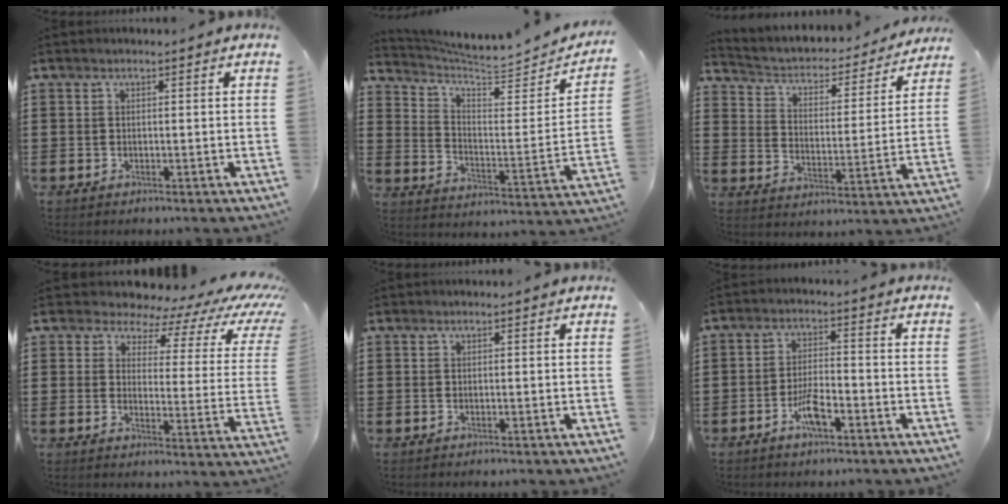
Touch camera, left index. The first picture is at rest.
{"total": 5.1, "force": [4.7, 0.3, 1.9], "torque": [-0.056, -0.048, 0.073]}
{"total": 2.6, "force": [2.2, 1.0, 0.9], "torque": [-0.034, -0.025, 0.027]}
{"total": 5.3, "force": [4.1, 2.4, 2.4], "torque": [-0.055, -0.030, 0.062]}
{"total": 0.0}
{"total": 5.5, "force": [-2.8, 1.7, 4.4], "torque": [-0.092, 0.005, -0.054]}